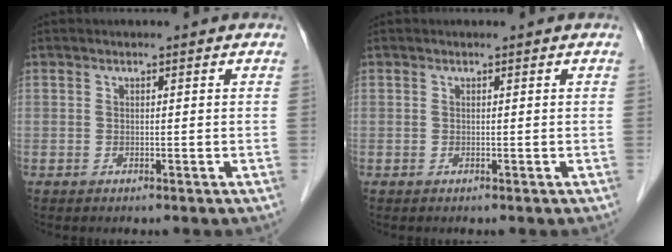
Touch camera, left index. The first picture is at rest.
{"total": 0.0}